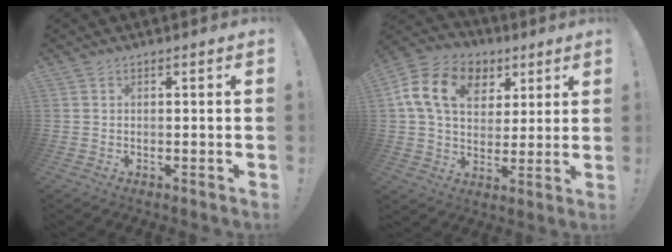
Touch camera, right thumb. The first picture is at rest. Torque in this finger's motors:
{"motor_torque": [2.20, 2.23, 0.43, -0.20, 0.16]}